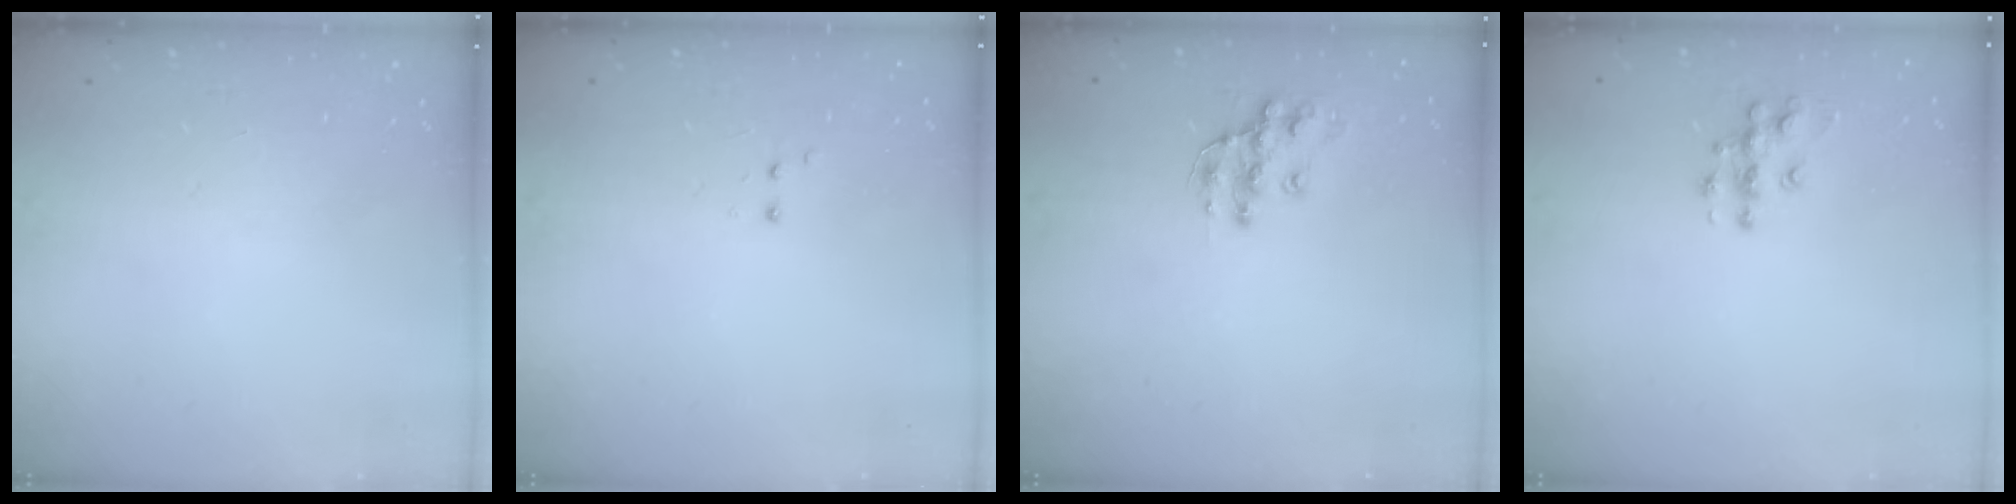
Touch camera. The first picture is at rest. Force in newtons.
{"total": 2.8, "press": 2.8, "slide": 0.6}
{"total": 10.7, "press": 10.7, "slide": 0.6}
{"total": 7.9, "press": 7.9, "slide": 0.3}